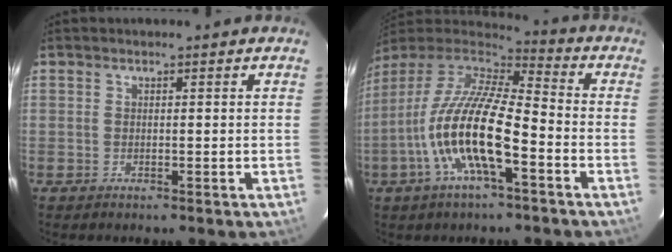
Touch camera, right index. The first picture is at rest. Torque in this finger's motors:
{"motor_torque": [1.78, -0.35, 1.05, 0.21]}